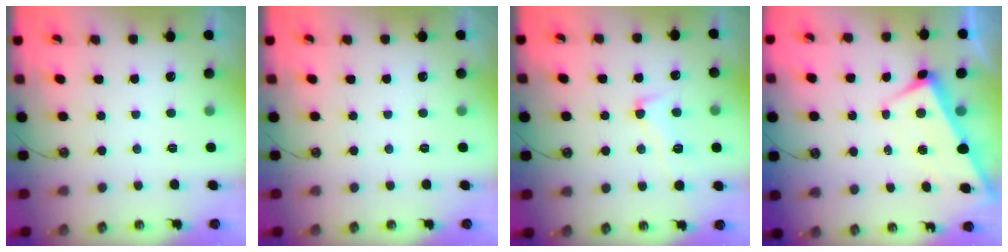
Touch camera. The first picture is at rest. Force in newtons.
{"total": 0.0}
{"total": 2.5, "press": 2.3, "slide": 1.1}
{"total": 2.8, "press": 2.7, "slide": 0.6}